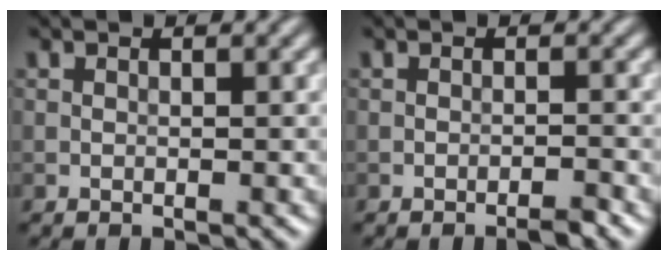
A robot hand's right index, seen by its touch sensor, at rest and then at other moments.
{"total": 1.4, "force": [-1.1, 0.1, 0.9], "torque": [-0.009, 0.002, -0.020]}